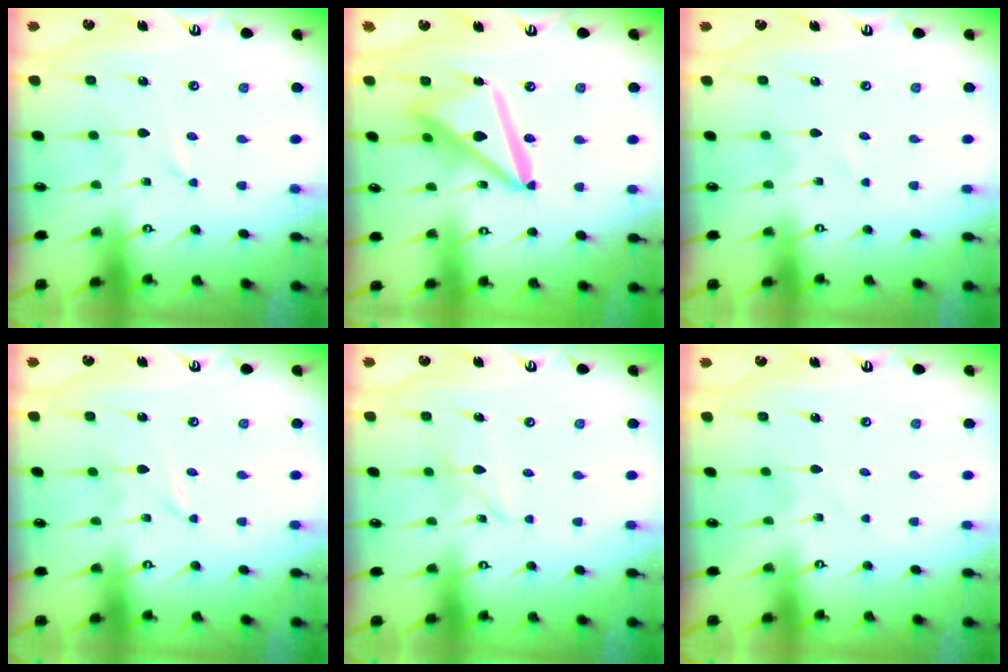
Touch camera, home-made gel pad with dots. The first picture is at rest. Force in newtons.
{"total": 17.0, "press": 17.0, "slide": 1.7}
{"total": 0.0}
{"total": 0.0}
{"total": 4.6, "press": 4.5, "slide": 0.4}
{"total": 1.5, "press": 1.5, "slide": 0.2}